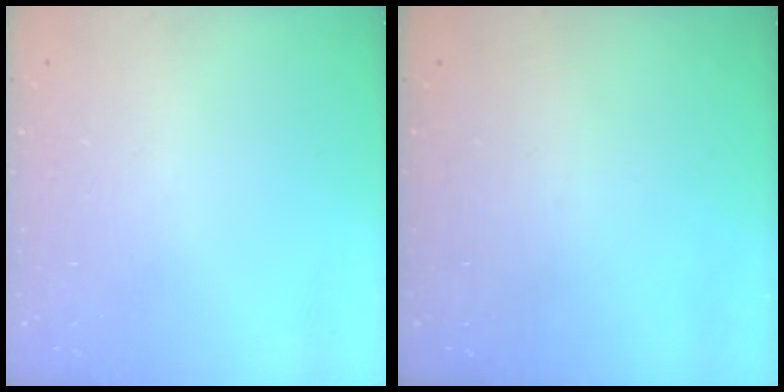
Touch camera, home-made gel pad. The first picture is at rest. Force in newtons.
{"total": 0.0}